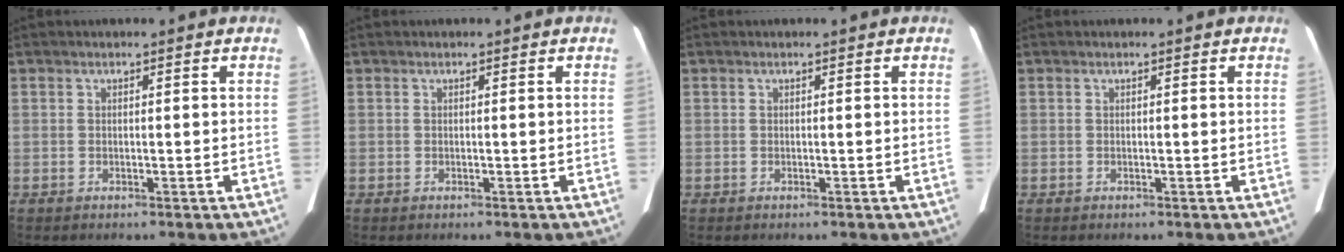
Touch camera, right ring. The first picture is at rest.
{"total": 0.0}
{"total": 0.0}
{"total": 0.0}